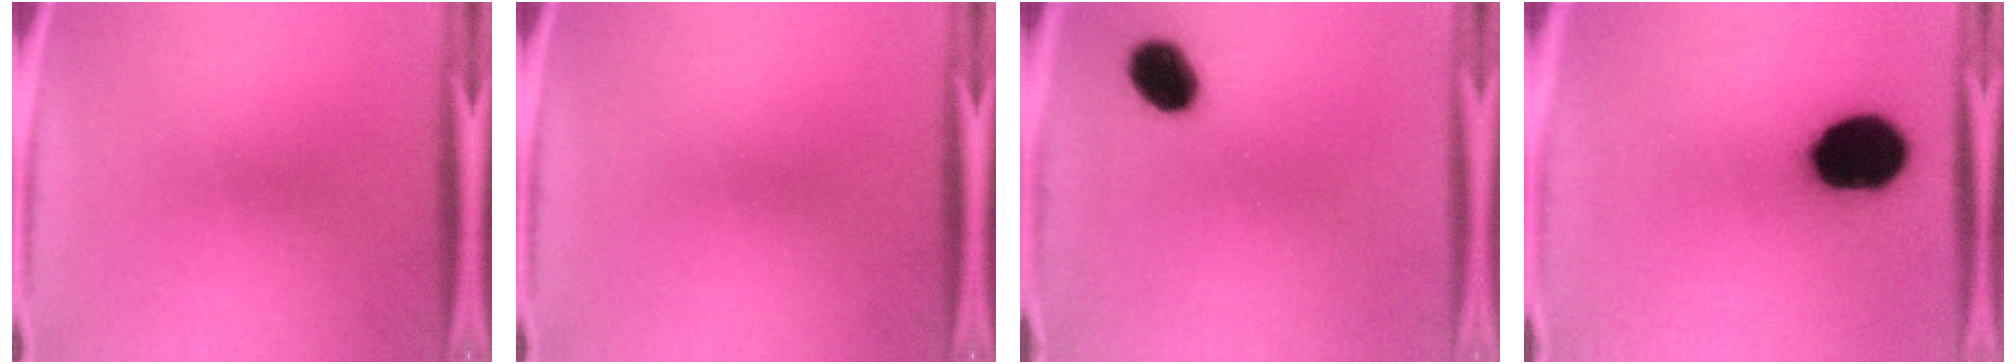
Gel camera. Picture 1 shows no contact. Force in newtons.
{"total": 0.0}
{"total": 8.8}
{"total": 16.9}